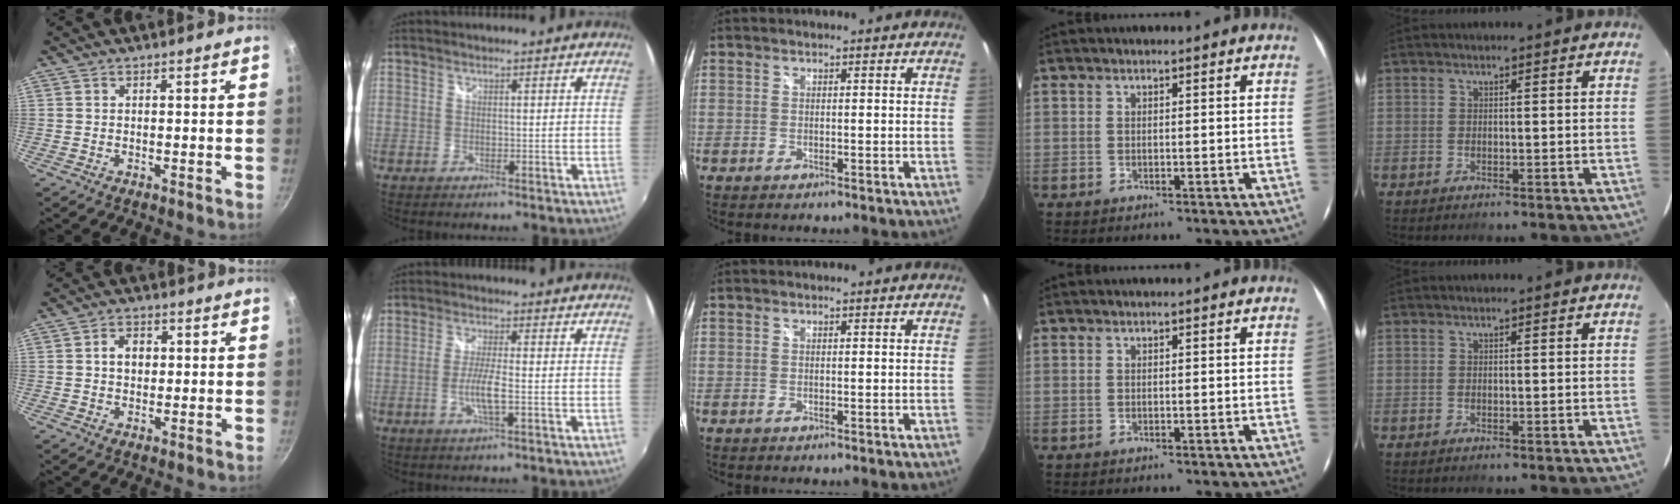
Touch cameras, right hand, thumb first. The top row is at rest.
{"thumb": {"total": 4.1, "force": [0.5, 3.2, 2.5], "torque": [-0.021, 0.008, 0.004]}, "index": {"total": 4.6, "force": [-1.4, 0.1, 4.4], "torque": [-0.088, -0.007, -0.027]}}